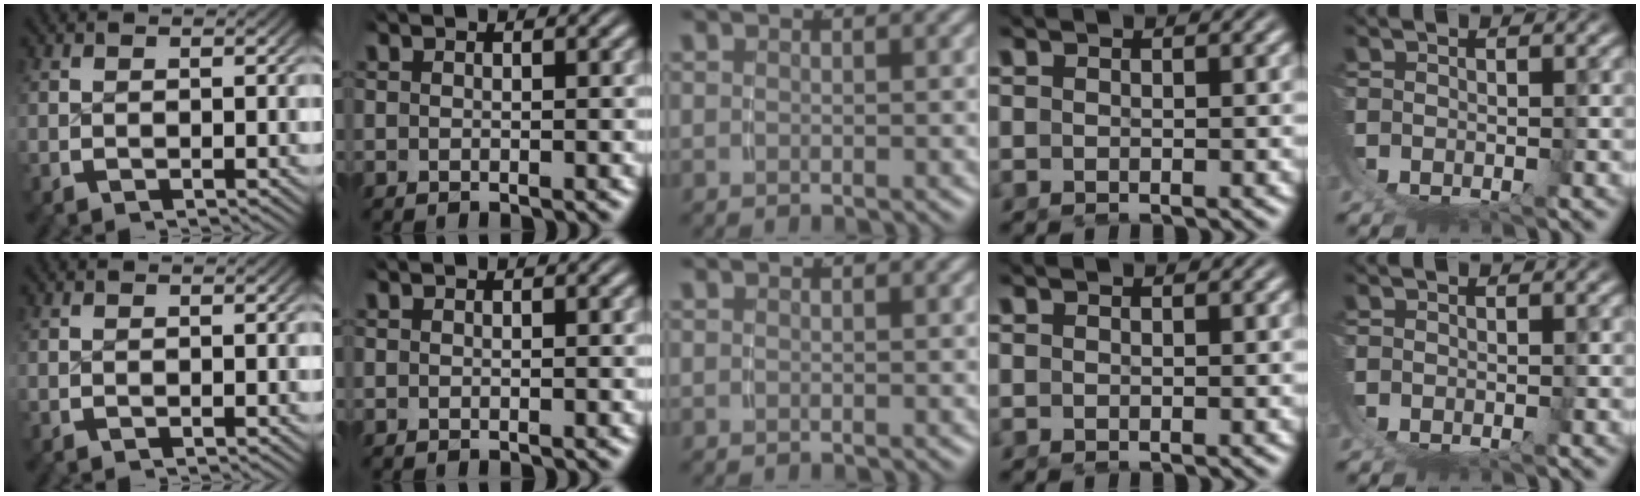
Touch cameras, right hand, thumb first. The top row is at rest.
{}